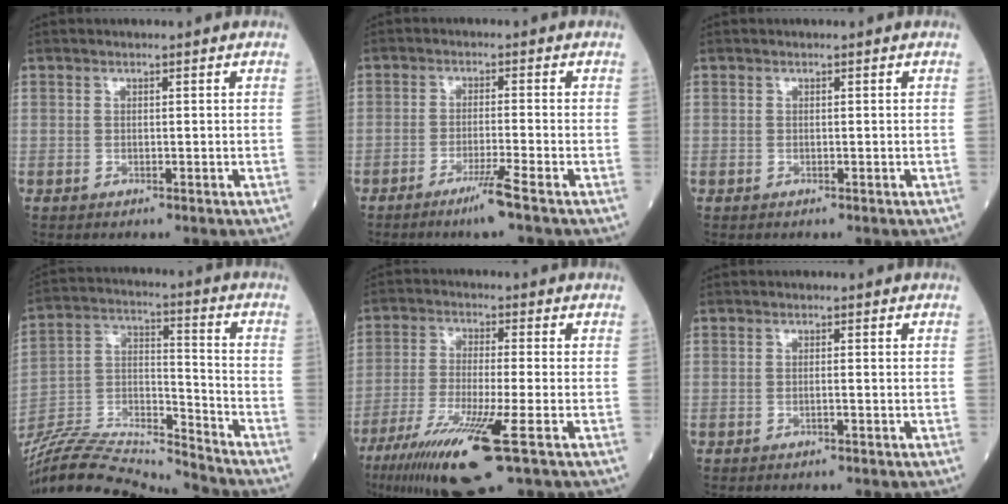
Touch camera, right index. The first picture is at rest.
{"total": 4.2, "force": [-2.8, -1.1, 3.0], "torque": [-0.060, -0.010, -0.057]}
{"total": 0.0}
{"total": 19.4, "force": [-18.8, 0.1, 4.8], "torque": [-0.097, 0.017, -0.328]}
{"total": 13.2, "force": [-6.8, 0.3, 11.3], "torque": [-0.222, -0.038, -0.120]}
{"total": 0.9, "force": [-0.3, -0.1, 0.9], "torque": [-0.018, 0.000, -0.006]}